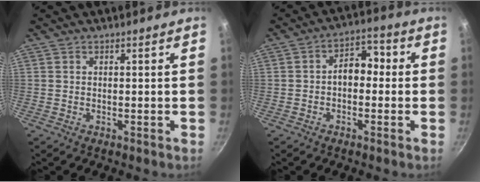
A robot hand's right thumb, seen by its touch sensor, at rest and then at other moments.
{"total": 6.1, "force": [-0.5, 4.2, 4.3], "torque": [-0.031, 0.025, -0.022]}